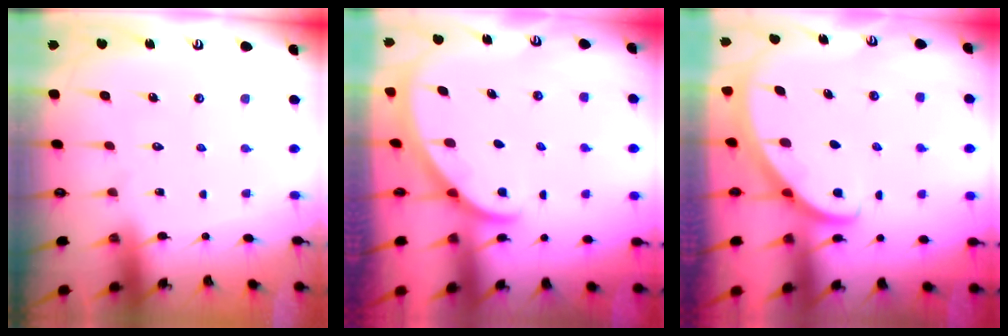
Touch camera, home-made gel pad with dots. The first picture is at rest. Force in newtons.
{"total": 2.1, "press": 2.1, "slide": 0.1}
{"total": 3.0, "press": 3.0, "slide": 0.2}